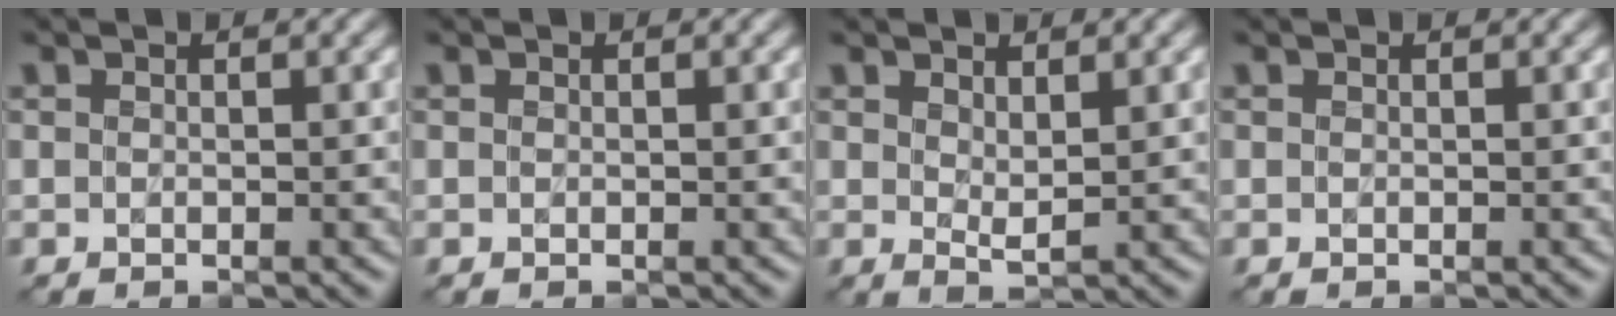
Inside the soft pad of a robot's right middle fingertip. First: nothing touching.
{"total": 0.0}
{"total": 1.2, "force": [0.8, 0.2, 0.9], "torque": [-0.021, -0.004, 0.018]}
{"total": 0.0}